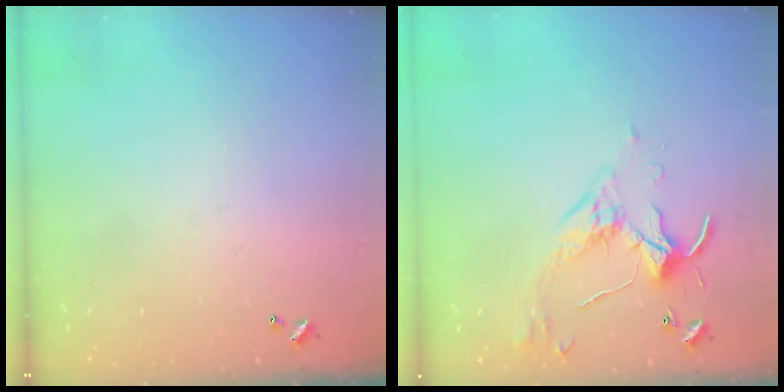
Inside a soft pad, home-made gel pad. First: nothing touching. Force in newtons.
{"total": 3.7, "press": 3.7, "slide": 0.5}